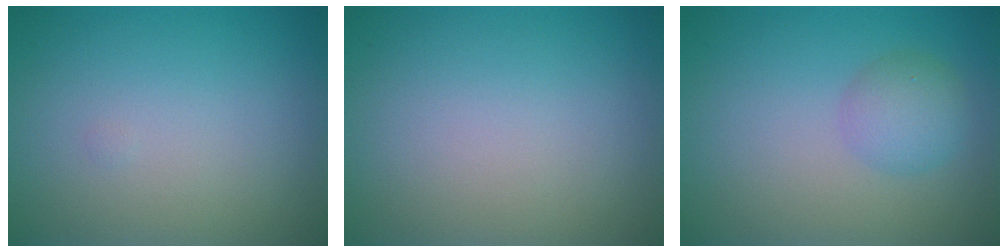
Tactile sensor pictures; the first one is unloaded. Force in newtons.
{"total": 0.0}
{"total": 2.5, "press": 2.5, "slide": 0.1}